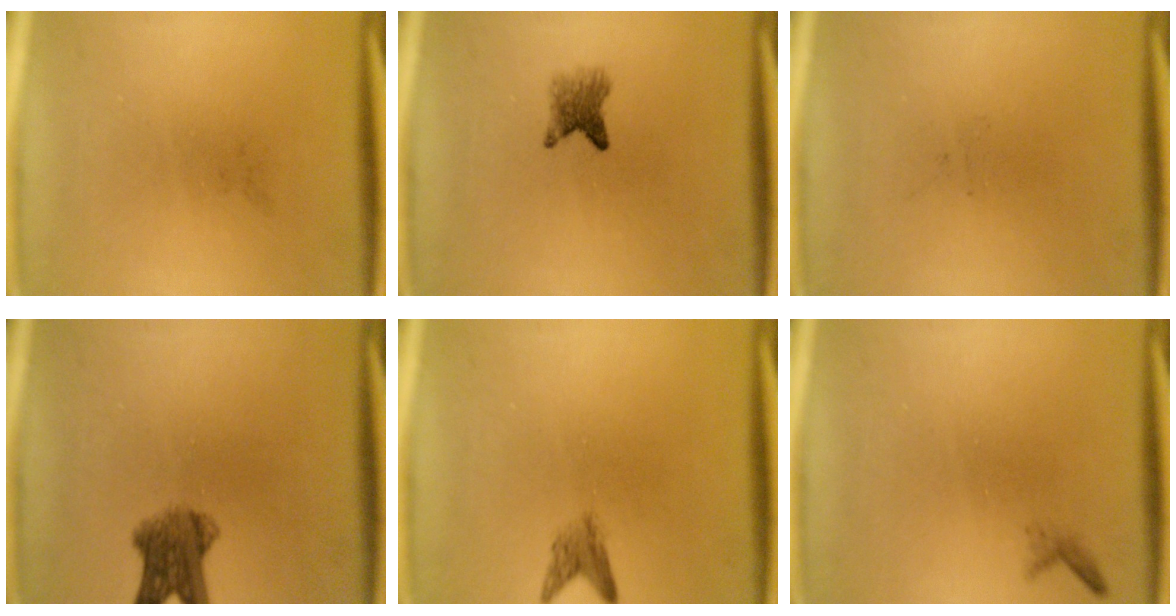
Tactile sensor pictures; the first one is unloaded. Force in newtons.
{"total": 2.9}
{"total": 0.0}
{"total": 5.7}
{"total": 2.0}
{"total": 0.6}